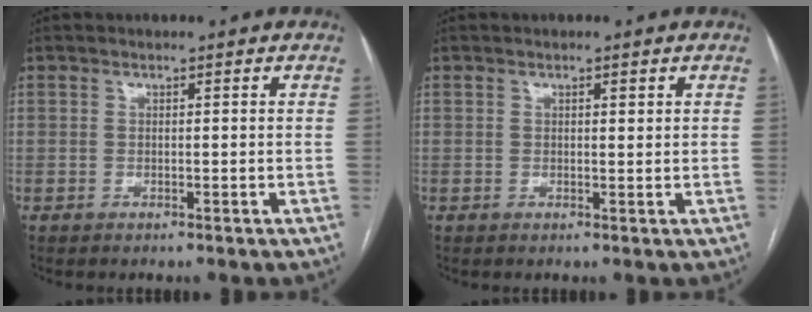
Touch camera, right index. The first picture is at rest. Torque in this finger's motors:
{"motor_torque": [-0.04, 0.11, -0.06, 0.00]}